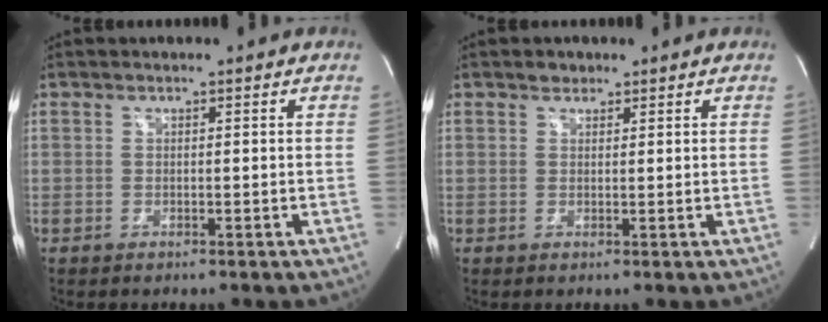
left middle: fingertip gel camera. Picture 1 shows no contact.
{"total": 1.3, "force": [0.9, 0.9, 0.2], "torque": [0.000, 0.001, 0.013]}